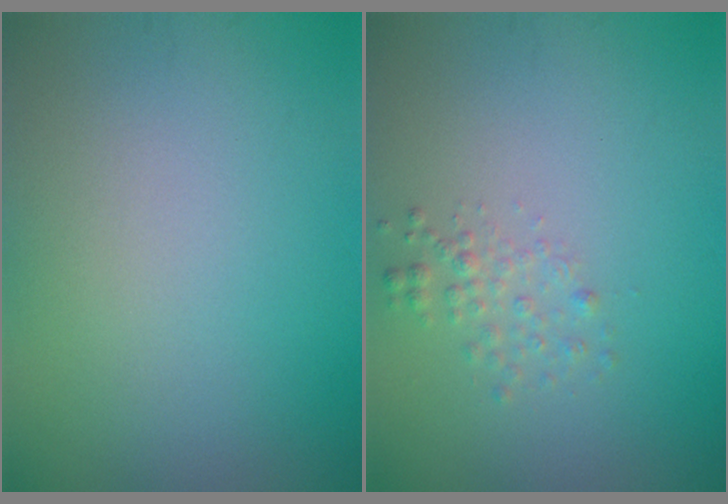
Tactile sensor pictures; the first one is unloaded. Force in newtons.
{"total": 1.4, "press": 1.4, "slide": 0.1}